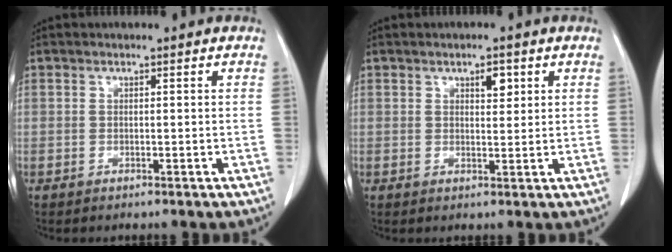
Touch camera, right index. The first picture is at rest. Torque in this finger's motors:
{"motor_torque": [0.09, 0.08, 0.00, 0.02]}